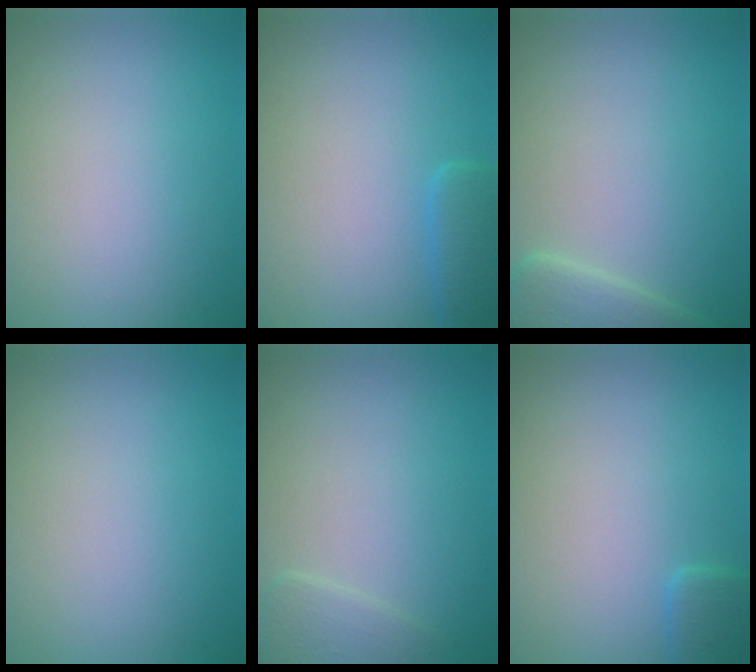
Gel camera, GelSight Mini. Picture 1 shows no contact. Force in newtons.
{"total": 2.0, "press": 2.0, "slide": 0.1}
{"total": 2.8, "press": 2.8, "slide": 0.2}
{"total": 0.0}
{"total": 1.4, "press": 1.3, "slide": 0.1}
{"total": 1.5, "press": 1.5, "slide": 0.1}